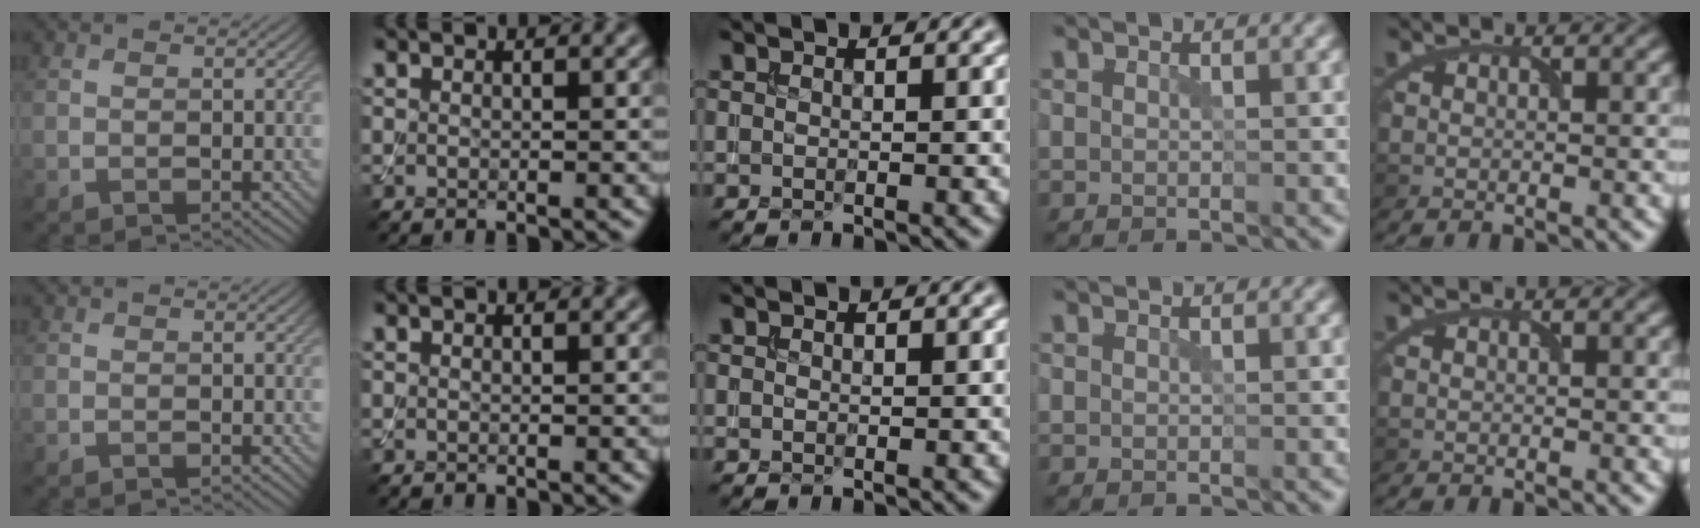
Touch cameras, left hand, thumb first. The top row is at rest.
{}